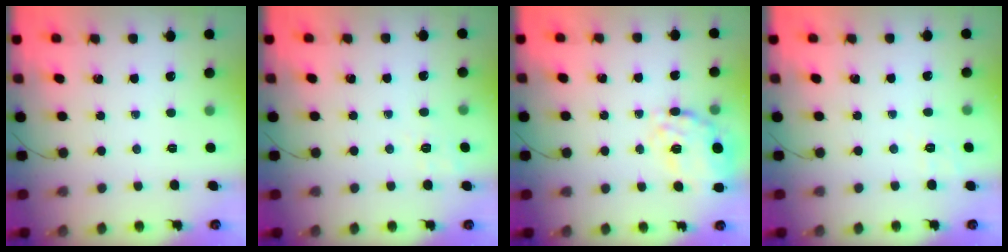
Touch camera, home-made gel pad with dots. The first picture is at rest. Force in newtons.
{"total": 1.7, "press": 0.1, "slide": 1.7}
{"total": 21.2, "press": 21.0, "slide": 2.9}
{"total": 2.8, "press": 2.3, "slide": 1.7}